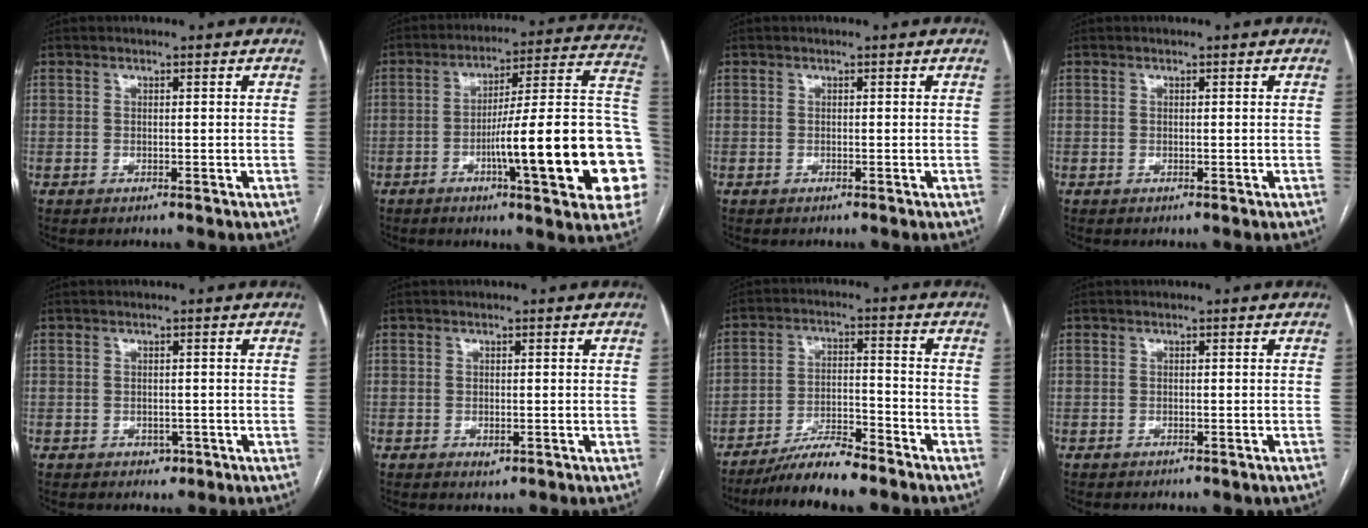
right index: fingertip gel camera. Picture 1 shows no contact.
{"total": 24.2, "force": [-5.7, 1.8, 23.4], "torque": [-0.232, 0.016, -0.080]}
{"total": 0.0}
{"total": 0.0}
{"total": 1.5, "force": [-0.7, 1.2, 0.6], "torque": [-0.005, 0.004, -0.005]}
{"total": 1.2, "force": [-0.5, 0.6, 0.8], "torque": [-0.012, -0.001, -0.003]}
{"total": 8.3, "force": [-7.1, 0.8, 4.1], "torque": [-0.072, -0.009, -0.127]}
{"total": 1.9, "force": [-1.5, 0.9, 0.8], "torque": [-0.009, -0.001, -0.013]}